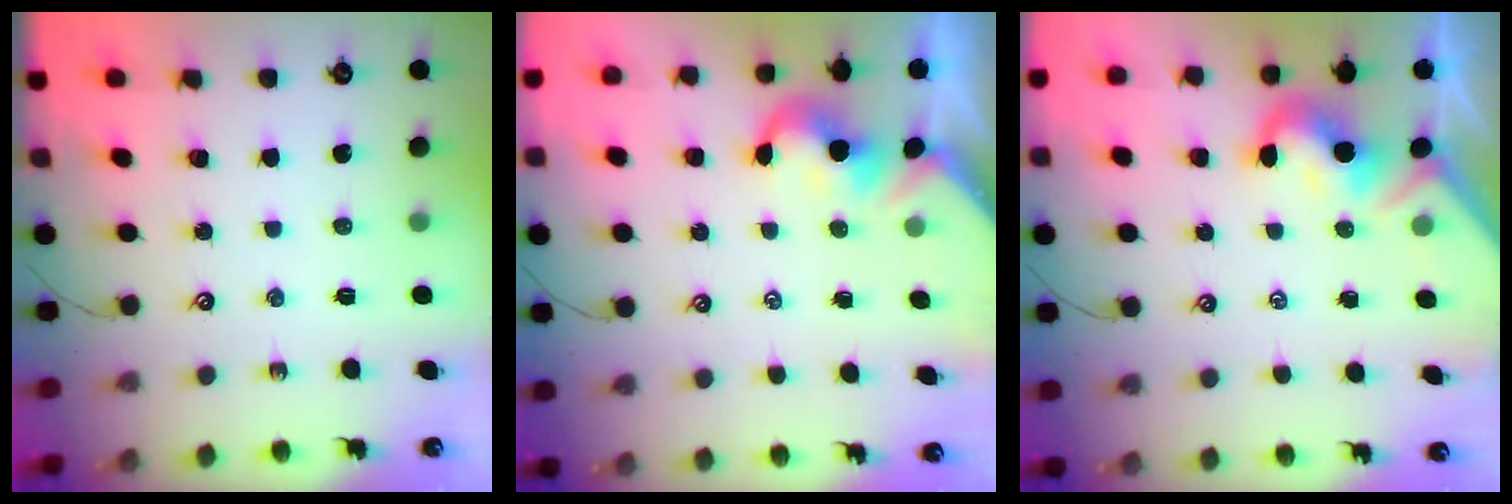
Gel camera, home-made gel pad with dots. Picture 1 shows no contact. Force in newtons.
{"total": 0.0}
{"total": 4.4, "press": 4.3, "slide": 0.9}